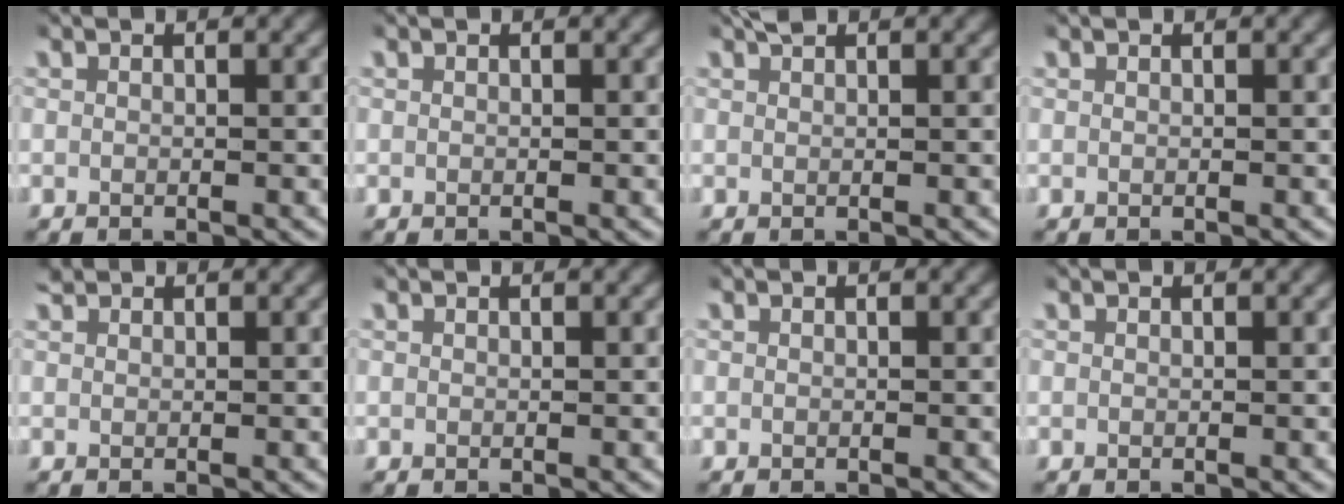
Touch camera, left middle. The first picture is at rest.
{"total": 0.0}
{"total": 1.0, "force": [0.9, 0.2, 0.3], "torque": [-0.004, 0.003, 0.015]}
{"total": 0.0}
{"total": 0.7, "force": [0.7, 0.0, 0.0], "torque": [-0.001, 0.000, 0.013]}
{"total": 0.0}
{"total": 0.0}
{"total": 0.0}